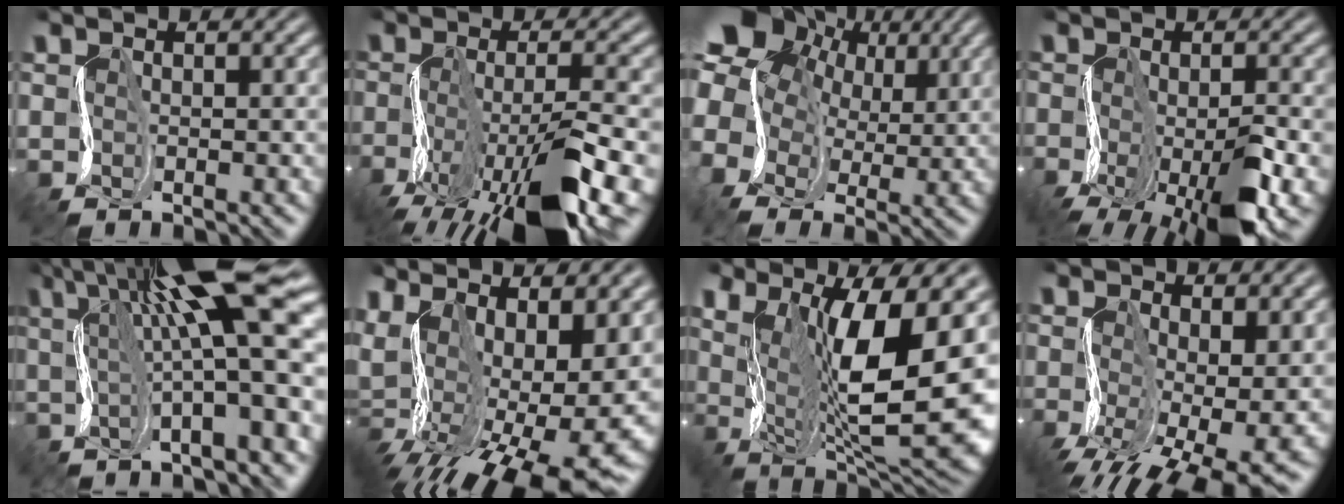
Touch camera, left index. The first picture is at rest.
{"total": 9.7, "force": [-5.2, 2.3, 7.8], "torque": [-0.139, -0.002, -0.092]}
{"total": 12.7, "force": [4.6, 9.4, 7.3], "torque": [-0.172, 0.036, 0.070]}
{"total": 8.2, "force": [-3.9, 2.6, 6.8], "torque": [-0.120, -0.010, -0.065]}
{"total": 14.4, "force": [4.6, 2.4, 13.4], "torque": [-0.200, 0.024, 0.075]}
{"total": 16.4, "force": [-0.4, 6.9, 14.9], "torque": [-0.212, -0.019, 0.042]}
{"total": 13.7, "force": [1.1, 5.1, 12.6], "torque": [-0.198, -0.009, 0.022]}
{"total": 8.9, "force": [-2.9, 3.3, 7.7], "torque": [-0.124, -0.023, -0.046]}